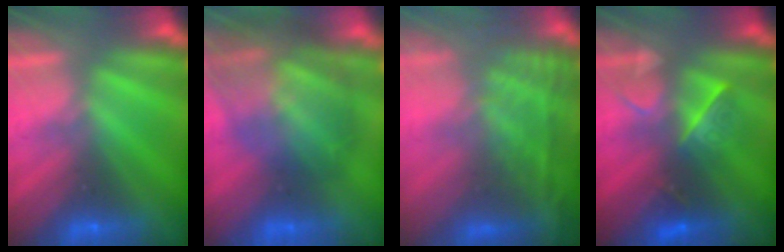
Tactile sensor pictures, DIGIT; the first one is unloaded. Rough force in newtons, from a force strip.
{"total": 9.2}
{"total": 7.7}
{"total": 2.6}